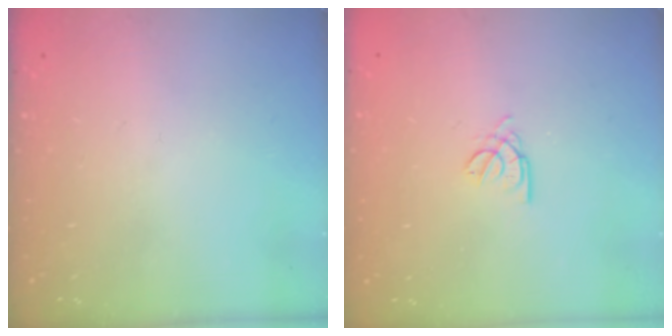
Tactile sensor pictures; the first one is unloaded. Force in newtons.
{"total": 2.2, "press": 2.1, "slide": 0.6}